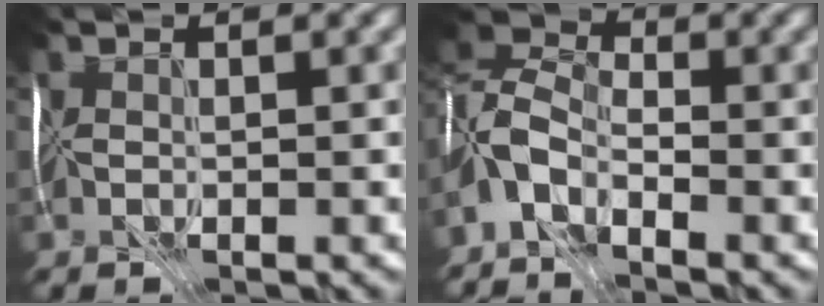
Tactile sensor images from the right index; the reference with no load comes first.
{"total": 3.9, "force": [-3.0, 1.6, 1.8], "torque": [-0.040, 0.011, -0.073]}